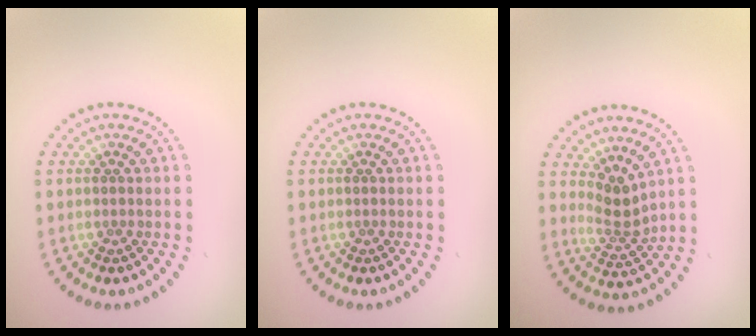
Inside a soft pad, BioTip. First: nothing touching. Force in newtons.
{"total": 0.0}
{"total": 2.5, "press": 1.8, "slide": 1.8}